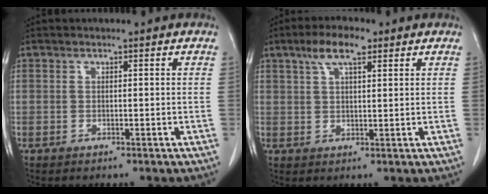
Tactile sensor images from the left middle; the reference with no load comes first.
{"total": 5.7, "force": [3.4, 1.5, 4.2], "torque": [-0.086, 0.013, 0.061]}